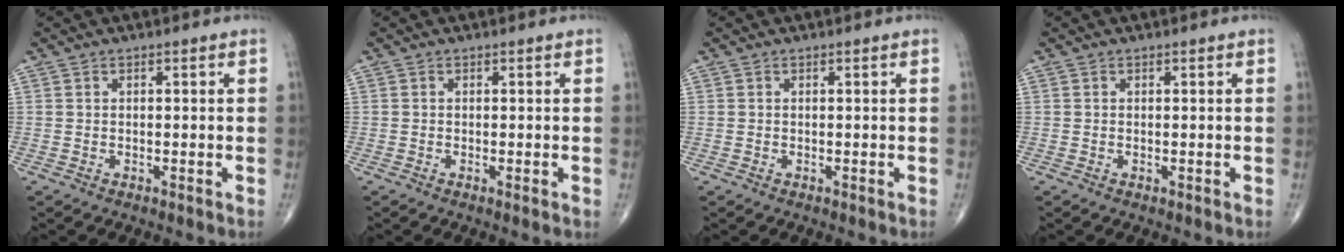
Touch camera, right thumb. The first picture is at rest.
{"total": 0.6, "force": [-0.4, 0.0, 0.5], "torque": [-0.012, -0.002, -0.007]}
{"total": 0.0}
{"total": 0.0}